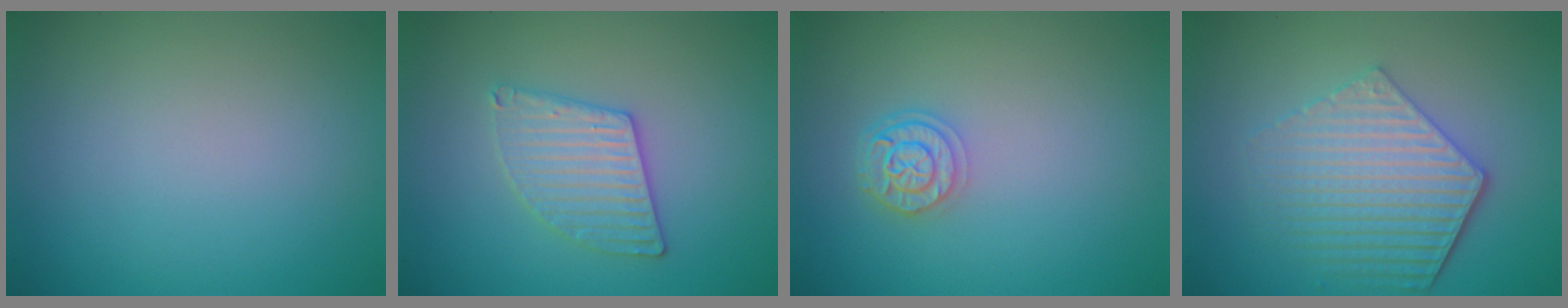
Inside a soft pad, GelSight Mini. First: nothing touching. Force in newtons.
{"total": 3.0, "press": 3.0, "slide": 0.4}
{"total": 2.3, "press": 1.9, "slide": 1.3}
{"total": 5.6, "press": 4.3, "slide": 3.6}